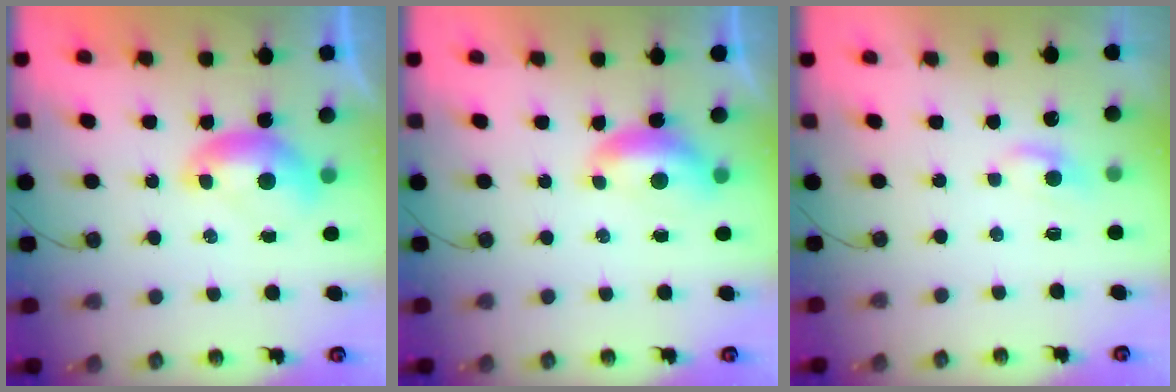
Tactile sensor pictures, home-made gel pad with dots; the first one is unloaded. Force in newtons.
{"total": 0.6, "press": 0.0, "slide": 0.6}
{"total": 0.7, "press": 0.5, "slide": 0.5}